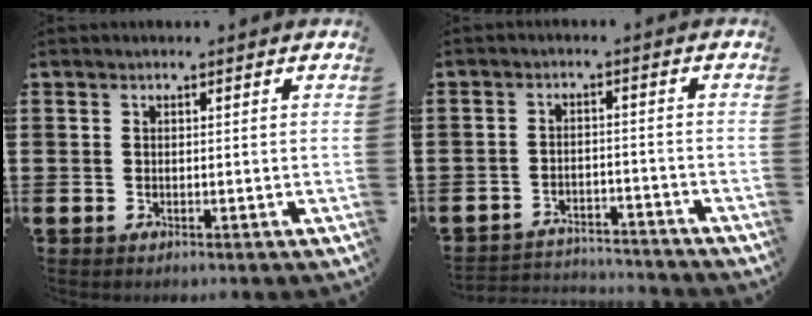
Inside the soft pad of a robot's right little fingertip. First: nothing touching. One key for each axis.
{"total": 2.9, "fx": -2.9, "fy": 0.4, "fz": 0.0, "tx": -0.008, "ty": 0.003, "tz": -0.064}